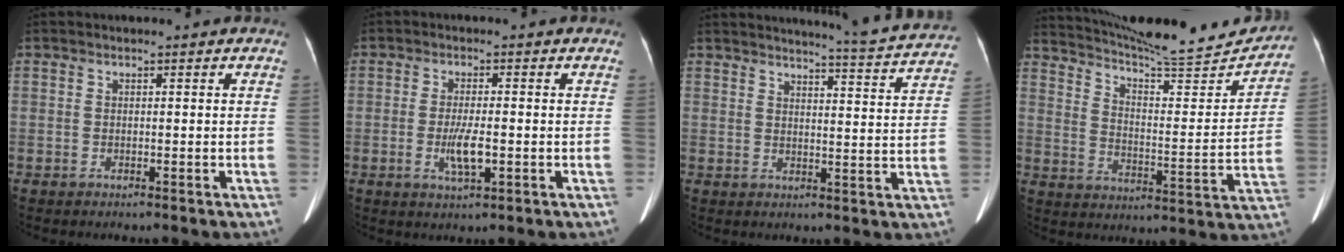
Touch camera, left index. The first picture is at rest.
{"total": 4.2, "force": [-1.0, 0.8, 4.0], "torque": [-0.084, -0.006, -0.014]}
{"total": 11.6, "force": [11.3, -0.9, 2.6], "torque": [-0.044, -0.039, 0.129]}
{"total": 20.2, "force": [19.3, 1.0, 5.9], "torque": [-0.101, -0.044, 0.274]}